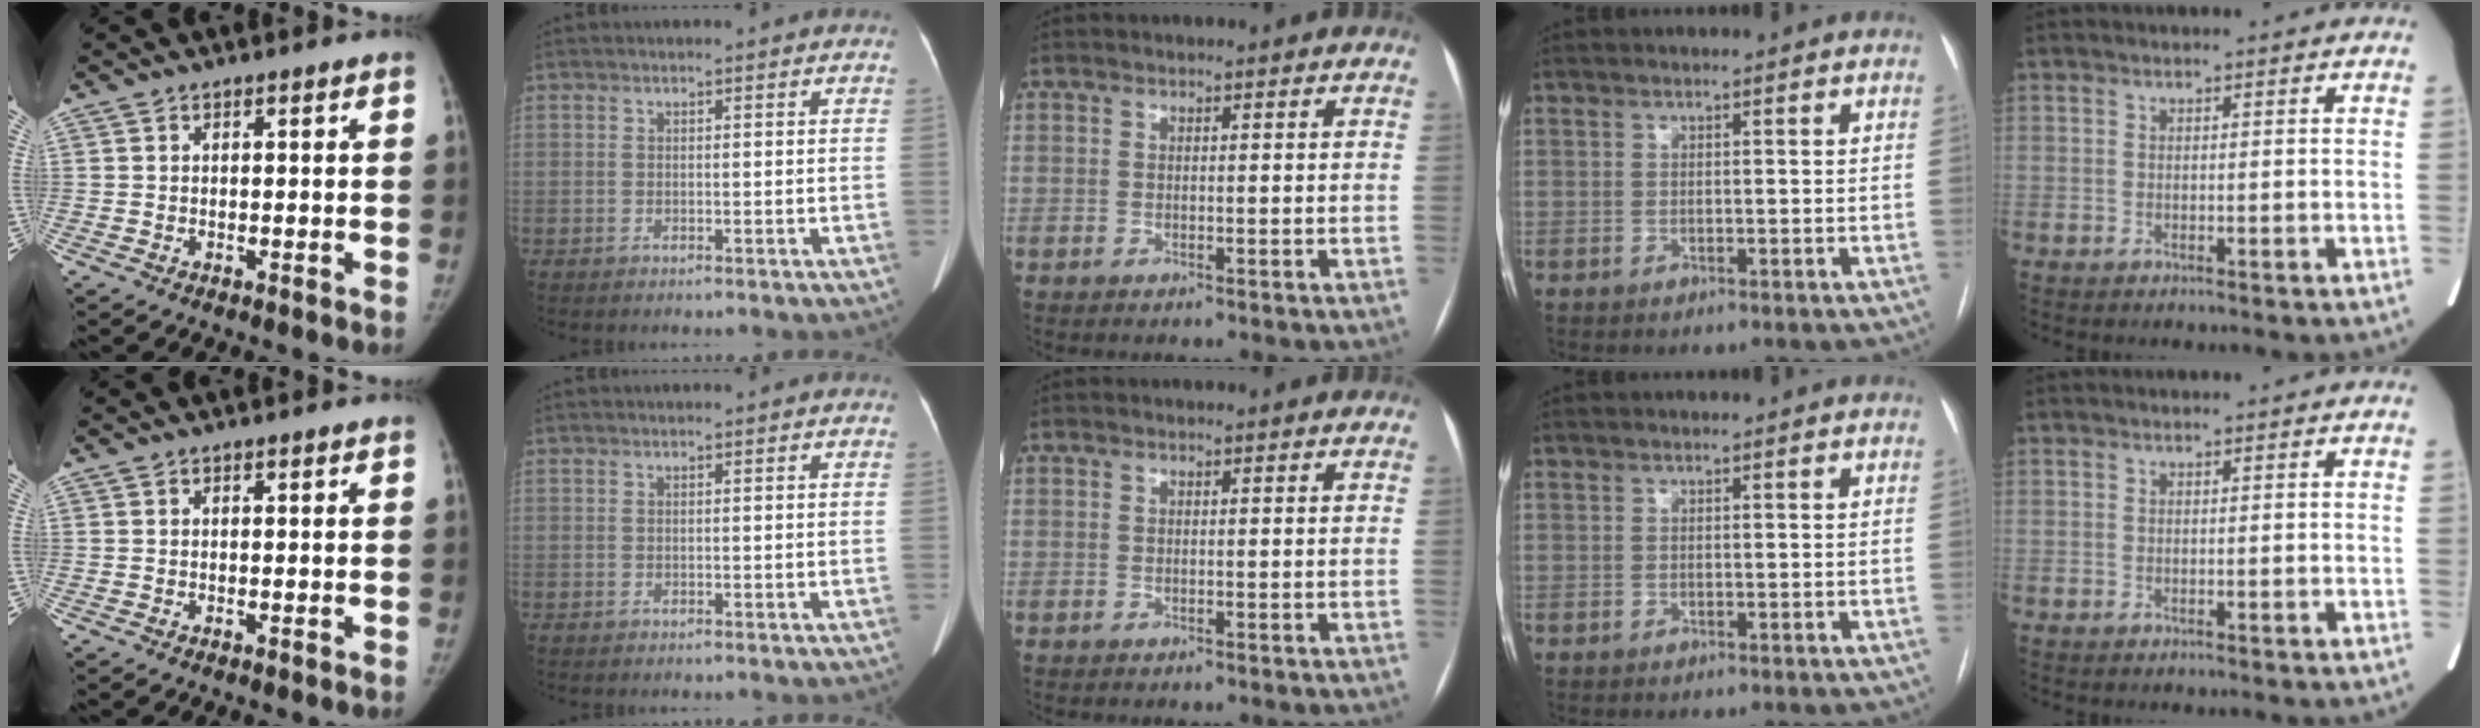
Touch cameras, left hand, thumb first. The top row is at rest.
{}